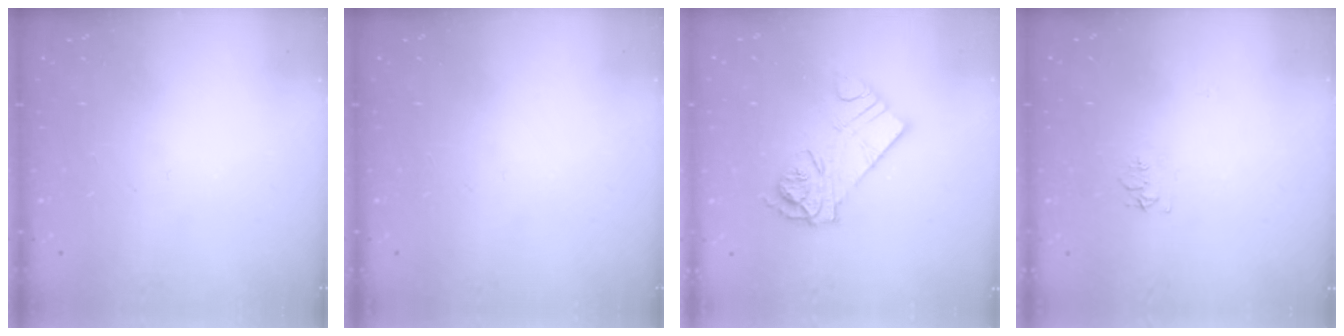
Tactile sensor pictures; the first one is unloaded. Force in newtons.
{"total": 0.0}
{"total": 12.1, "press": 12.1, "slide": 1.0}
{"total": 6.2, "press": 6.2, "slide": 0.6}